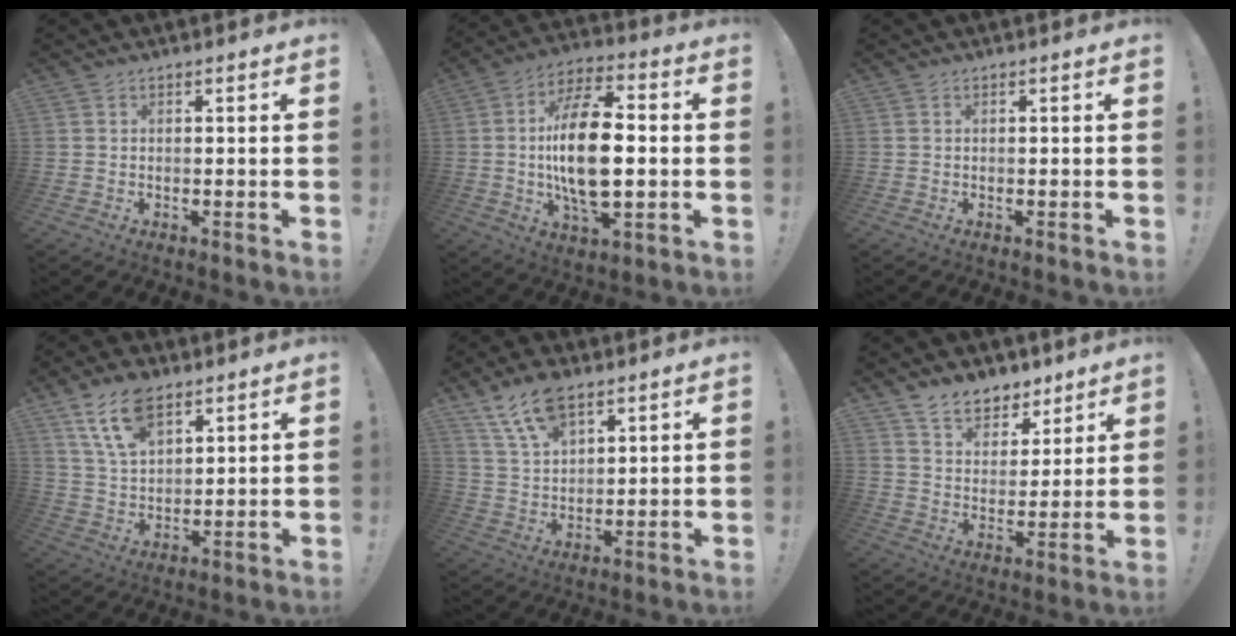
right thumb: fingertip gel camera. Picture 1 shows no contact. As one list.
[{"total": 19.3, "force": [-0.7, 9.5, 16.8], "torque": [-0.305, -0.001, -0.018]}, {"total": 0.0}, {"total": 12.3, "force": [7.8, 6.3, 7.0], "torque": [-0.126, -0.027, 0.147]}, {"total": 10.8, "force": [7.4, 5.3, 5.9], "torque": [-0.112, -0.031, 0.142]}, {"total": 9.6, "force": [7.6, 5.4, 2.0], "torque": [-0.031, -0.063, 0.147]}]